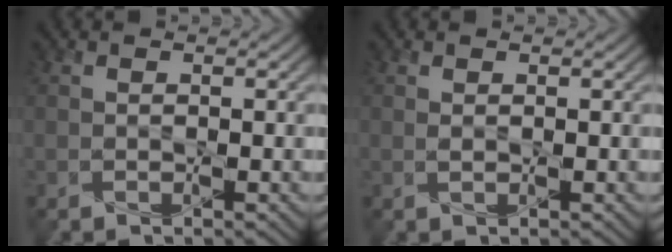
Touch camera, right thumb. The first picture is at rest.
{"total": 0.5, "force": [0.2, 0.2, 0.4], "torque": [-0.011, -0.001, 0.004]}